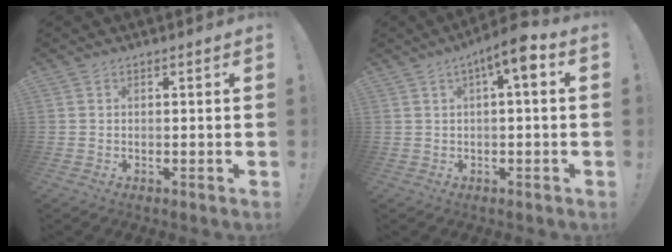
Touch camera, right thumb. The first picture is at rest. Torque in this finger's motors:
{"motor_torque": [0.95, 1.00, 0.17, 0.19, 0.02]}